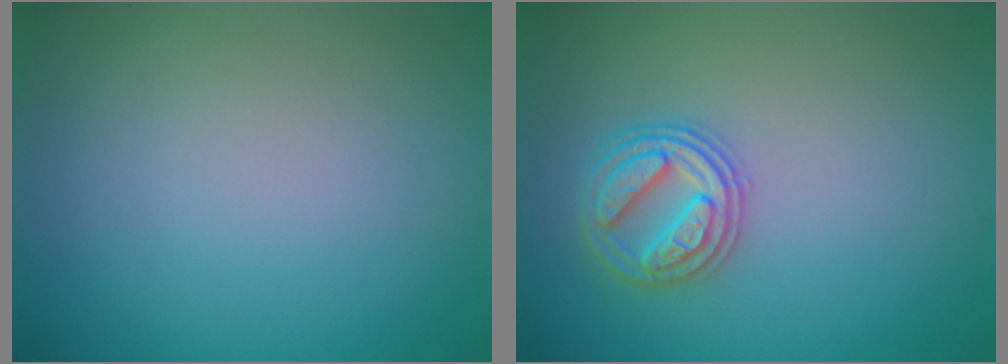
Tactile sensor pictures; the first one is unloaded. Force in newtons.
{"total": 2.9, "press": 2.9, "slide": 0.4}